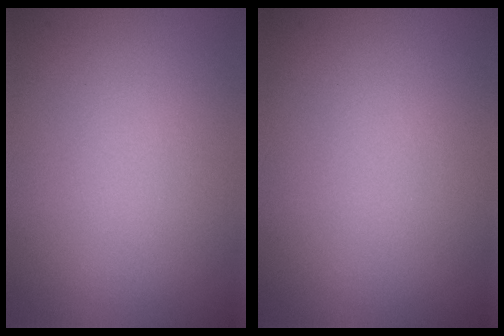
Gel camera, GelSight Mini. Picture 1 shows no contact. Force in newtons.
{"total": 0.0}